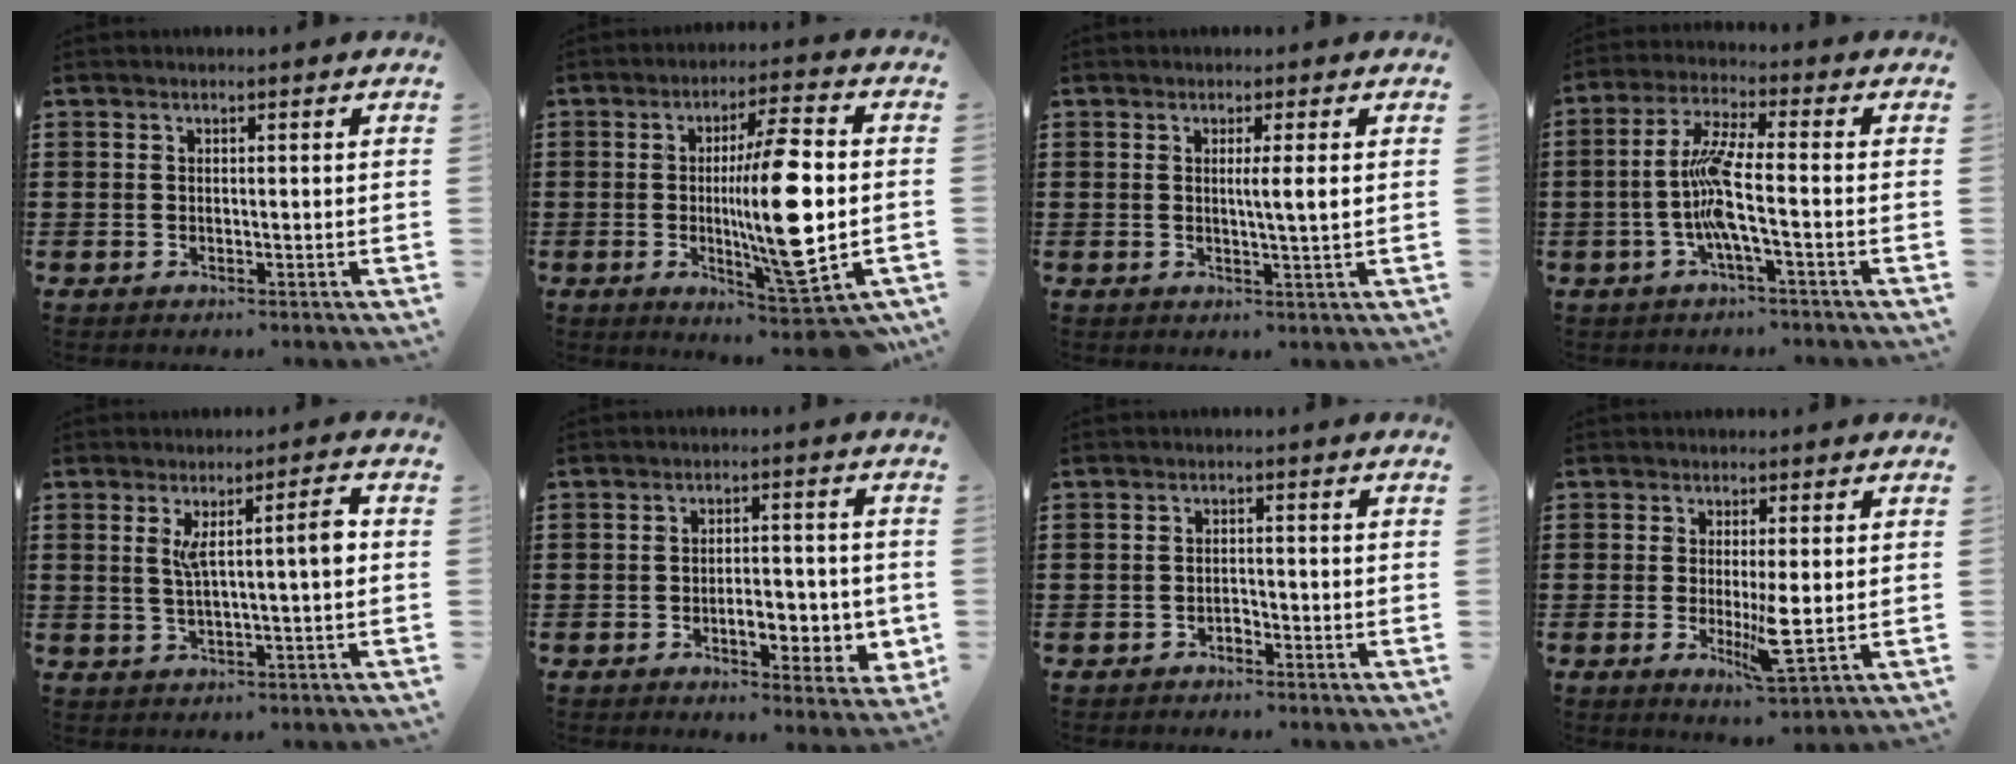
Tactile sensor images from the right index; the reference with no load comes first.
{"total": 14.3, "force": [-1.4, 2.8, 13.9], "torque": [-0.245, -0.017, -0.029]}
{"total": 3.1, "force": [0.5, -0.3, 3.0], "torque": [-0.058, -0.007, 0.005]}
{"total": 7.7, "force": [-1.9, 0.5, 7.4], "torque": [-0.172, -0.016, -0.049]}
{"total": 5.5, "force": [0.8, 0.2, 5.4], "torque": [-0.093, -0.006, 0.006]}
{"total": 6.2, "force": [-1.7, 2.9, 5.2], "torque": [-0.073, 0.003, -0.032]}
{"total": 1.1, "force": [-0.9, 0.5, 0.3], "torque": [-0.011, -0.002, -0.018]}
{"total": 5.0, "force": [-0.4, 0.8, 5.0], "torque": [-0.087, -0.013, -0.010]}